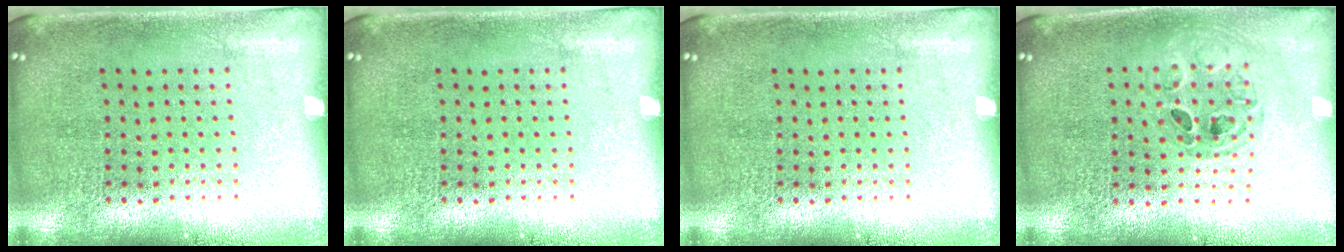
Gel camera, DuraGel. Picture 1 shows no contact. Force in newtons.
{"total": 0.0}
{"total": 0.0}
{"total": 0.8, "press": 0.7, "slide": 0.2}